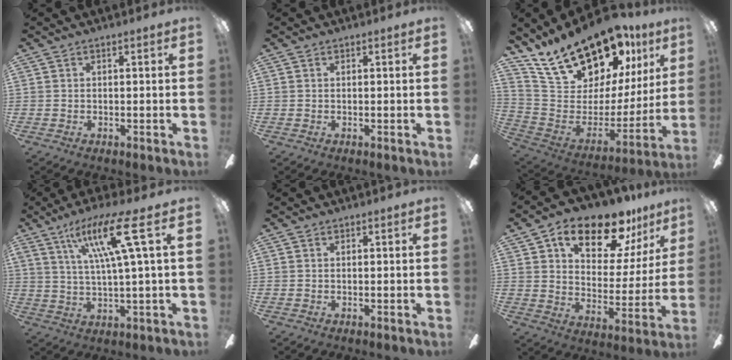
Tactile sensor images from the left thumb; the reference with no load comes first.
{"total": 0.0}
{"total": 21.1, "force": [17.3, 8.5, 8.4], "torque": [-0.144, -0.127, 0.315]}
{"total": 14.7, "force": [6.1, 2.1, 13.2], "torque": [-0.248, -0.004, 0.090]}
{"total": 0.0}
{"total": 17.8, "force": [12.2, 8.6, 9.8], "torque": [-0.150, -0.068, 0.207]}